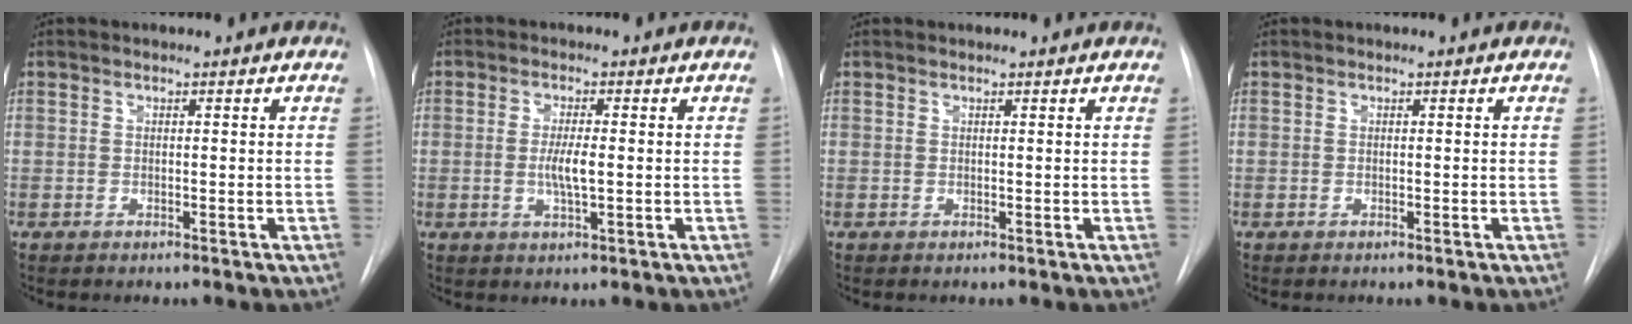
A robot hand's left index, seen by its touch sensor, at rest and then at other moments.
{"total": 3.6, "force": [-0.7, 0.4, 3.5], "torque": [-0.069, -0.008, -0.009]}
{"total": 1.0, "force": [1.0, 0.0, 0.1], "torque": [-0.008, 0.010, 0.012]}
{"total": 0.0}